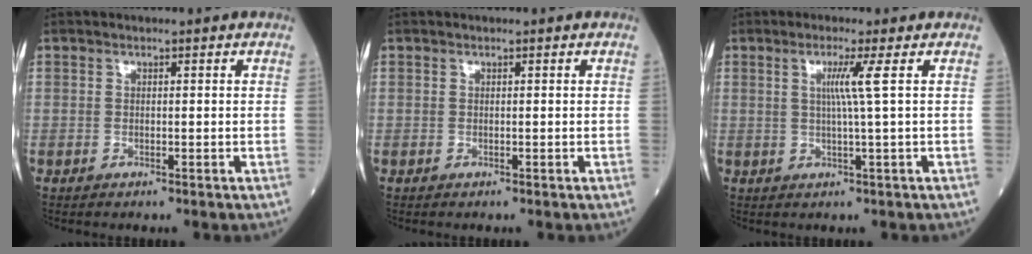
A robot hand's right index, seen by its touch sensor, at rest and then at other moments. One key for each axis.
{"total": 0.0}
{"total": 3.6, "fx": 0.8, "fy": -1.3, "fz": 3.3, "tx": -0.063, "ty": -0.004, "tz": 0.015}